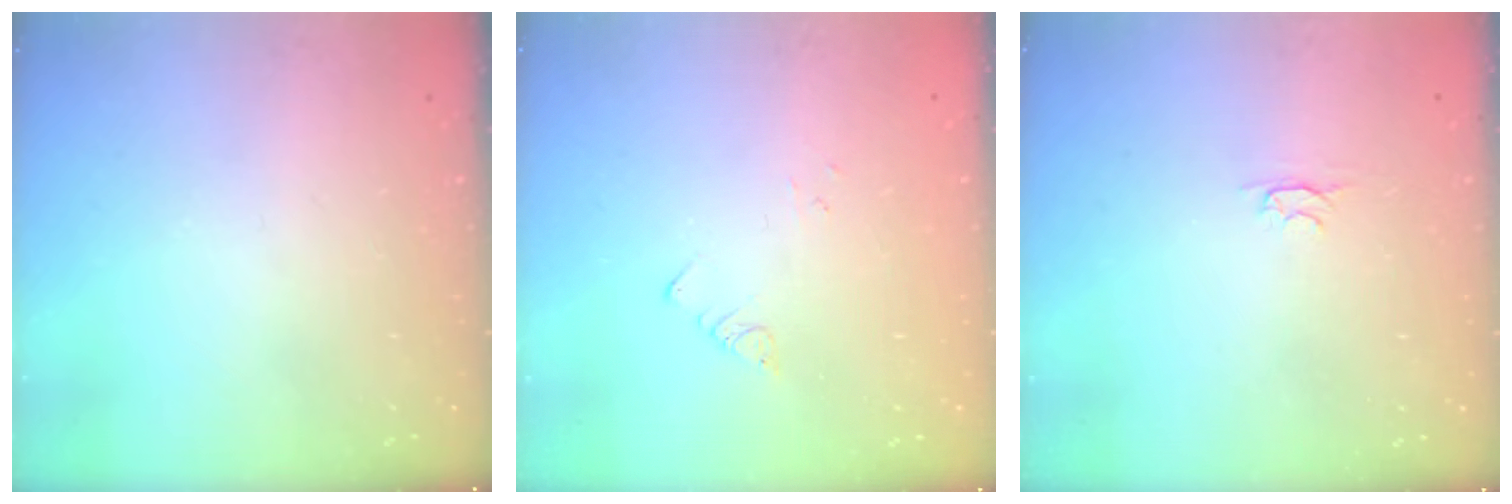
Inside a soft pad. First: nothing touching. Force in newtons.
{"total": 1.8, "press": 1.8, "slide": 0.2}
{"total": 2.4, "press": 2.3, "slide": 0.5}